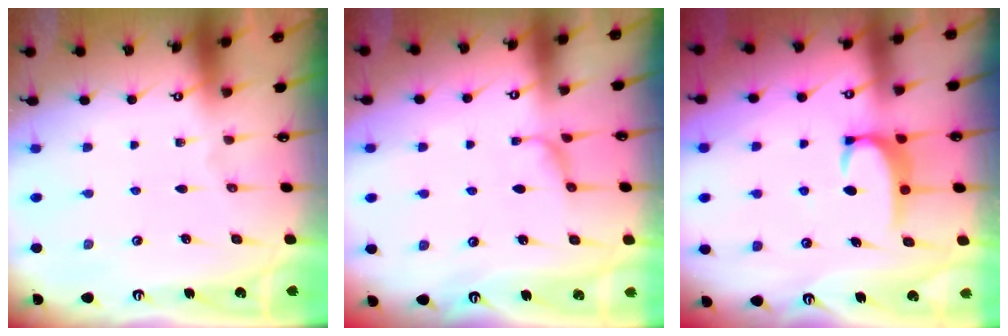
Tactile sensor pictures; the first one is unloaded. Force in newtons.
{"total": 1.4, "press": 1.4, "slide": 0.4}
{"total": 2.9, "press": 2.8, "slide": 0.5}